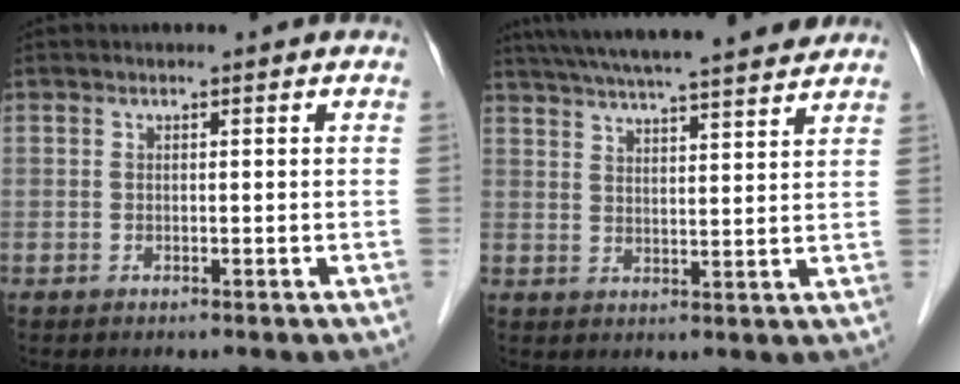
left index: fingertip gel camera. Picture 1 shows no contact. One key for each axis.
{"total": 19.7, "fx": 17.3, "fy": 1.6, "fz": 9.3, "tx": -0.159, "ty": 0.036, "tz": 0.245}